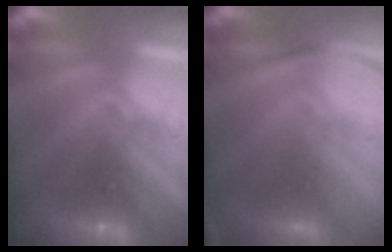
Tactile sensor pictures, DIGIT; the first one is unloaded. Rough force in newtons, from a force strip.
{"total": 2.2}